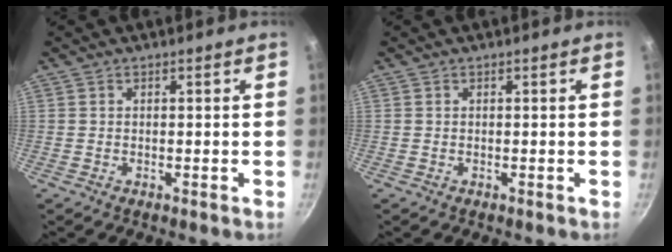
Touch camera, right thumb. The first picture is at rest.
{"total": 0.0}